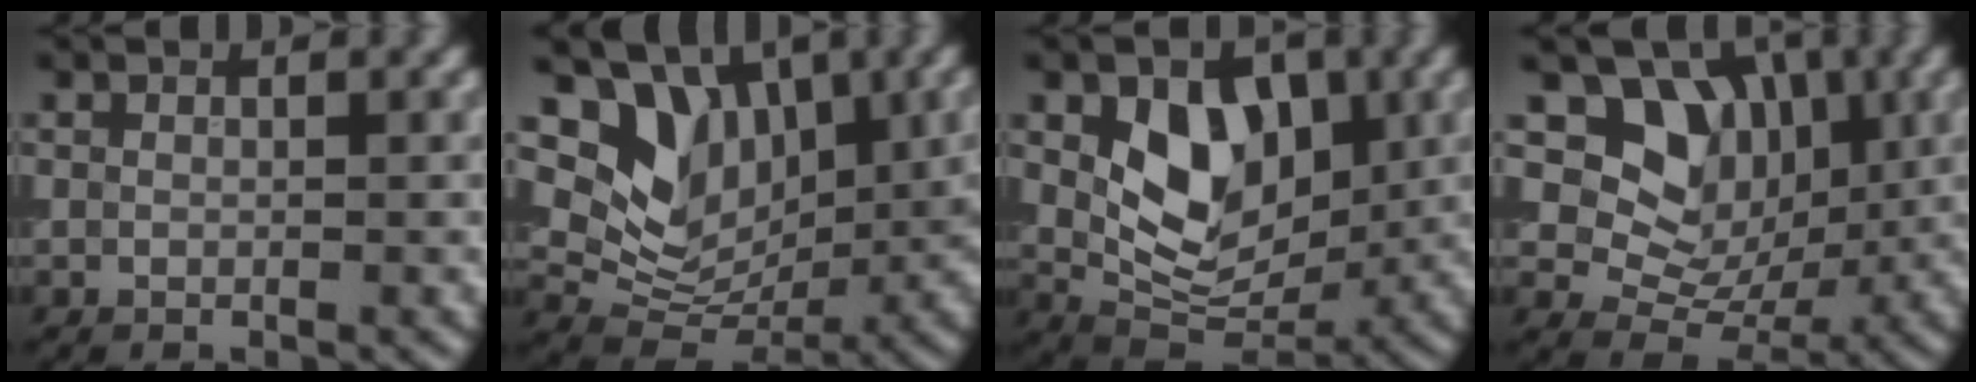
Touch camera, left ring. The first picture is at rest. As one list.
[{"total": 8.4, "force": [3.6, 5.8, 4.9], "torque": [-0.086, -0.009, 0.067]}, {"total": 6.6, "force": [1.4, 4.5, 4.7], "torque": [-0.073, -0.012, 0.024]}, {"total": 7.3, "force": [2.4, 5.8, 3.9], "torque": [-0.057, -0.012, 0.024]}]